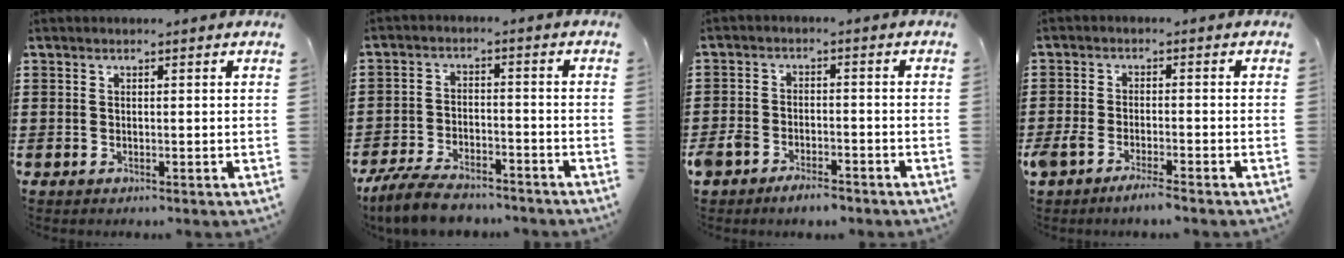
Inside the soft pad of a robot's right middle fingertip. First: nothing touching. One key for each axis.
{"total": 6.7, "fx": -6.0, "fy": 1.6, "fz": 2.6, "tx": -0.056, "ty": 0.007, "tz": -0.116}
{"total": 3.9, "fx": -3.5, "fy": 1.2, "fz": 1.1, "tx": -0.034, "ty": 0.004, "tz": -0.074}
{"total": 3.2, "fx": -2.6, "fy": 0.3, "fz": 1.8, "tx": -0.046, "ty": -0.005, "tz": -0.054}